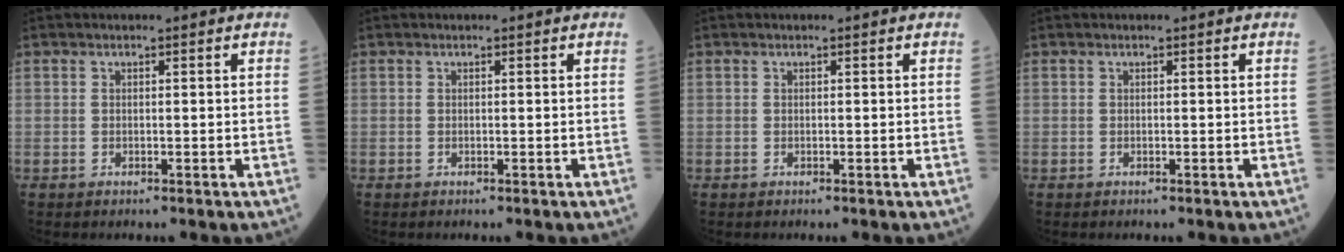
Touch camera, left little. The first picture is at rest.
{"total": 0.0}
{"total": 0.0}
{"total": 0.0}